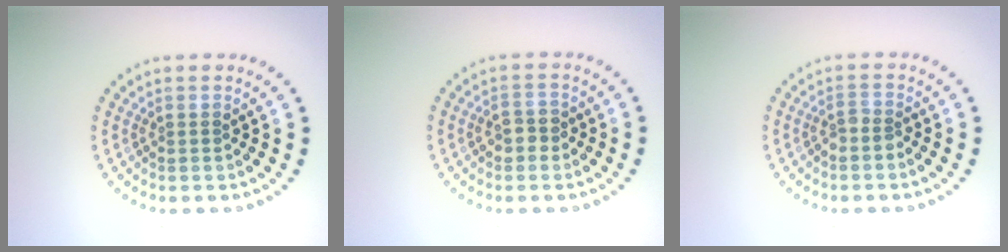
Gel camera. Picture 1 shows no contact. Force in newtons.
{"total": 1.6, "press": 1.6, "slide": 0.4}
{"total": 1.5, "press": 1.0, "slide": 1.0}